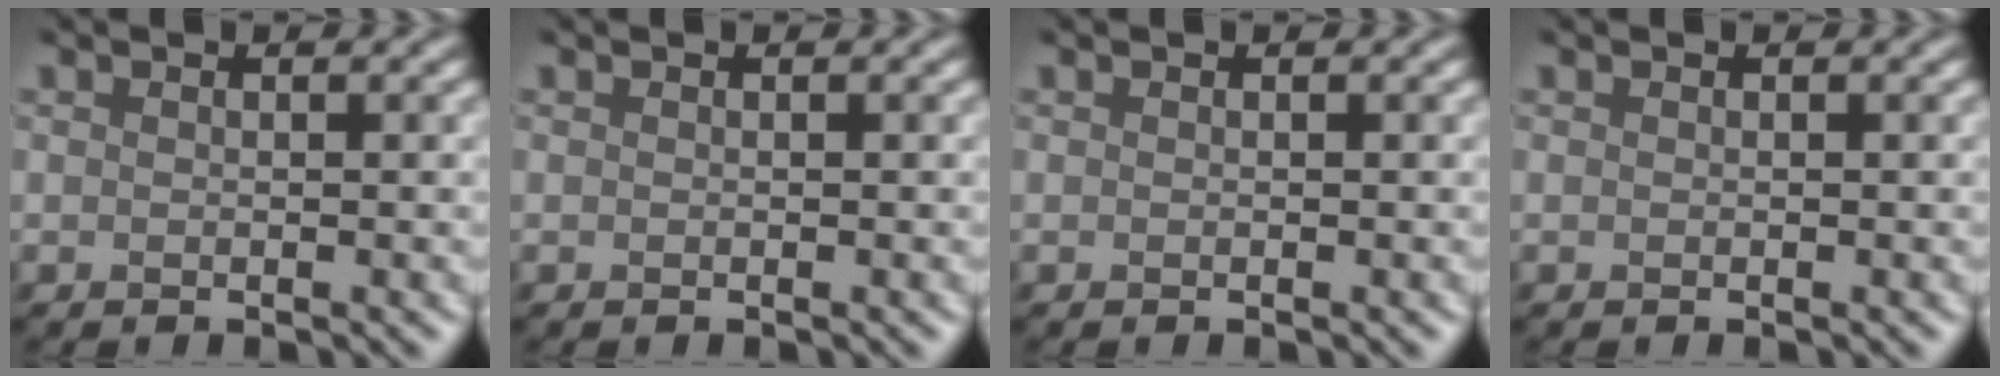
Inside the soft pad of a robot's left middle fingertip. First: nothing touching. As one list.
[{"total": 0.0}, {"total": 0.0}, {"total": 0.0}]